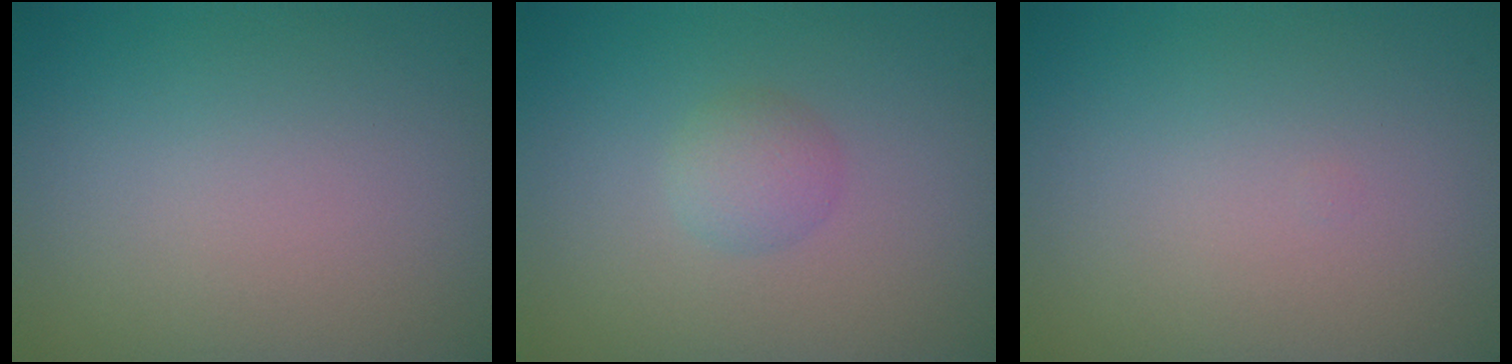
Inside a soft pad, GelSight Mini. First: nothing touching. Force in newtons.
{"total": 1.7, "press": 1.7, "slide": 0.0}
{"total": 0.0}